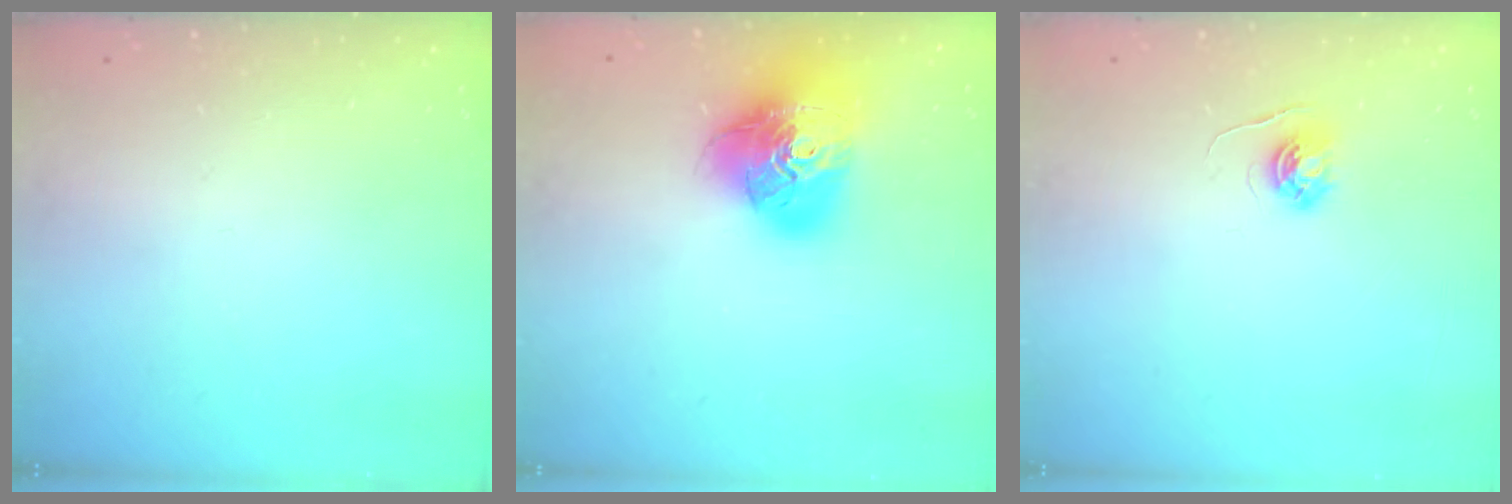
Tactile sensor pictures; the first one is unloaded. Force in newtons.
{"total": 21.4, "press": 21.3, "slide": 2.3}
{"total": 4.0, "press": 4.0, "slide": 0.4}